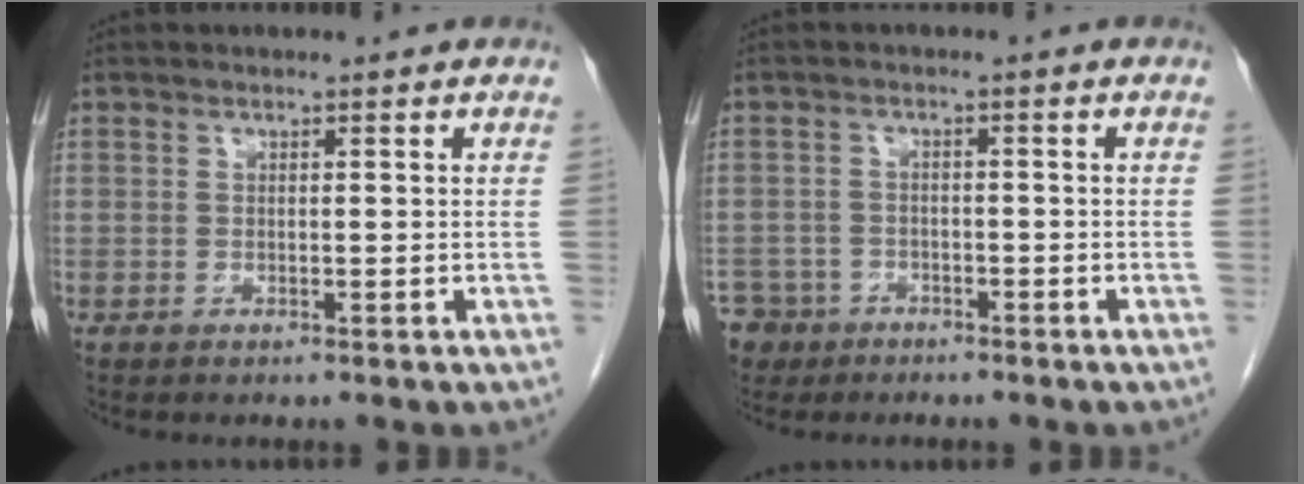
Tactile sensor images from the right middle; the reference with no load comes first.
{"total": 6.3, "force": [-4.4, 4.5, 0.5], "torque": [-0.019, 0.001, -0.076]}